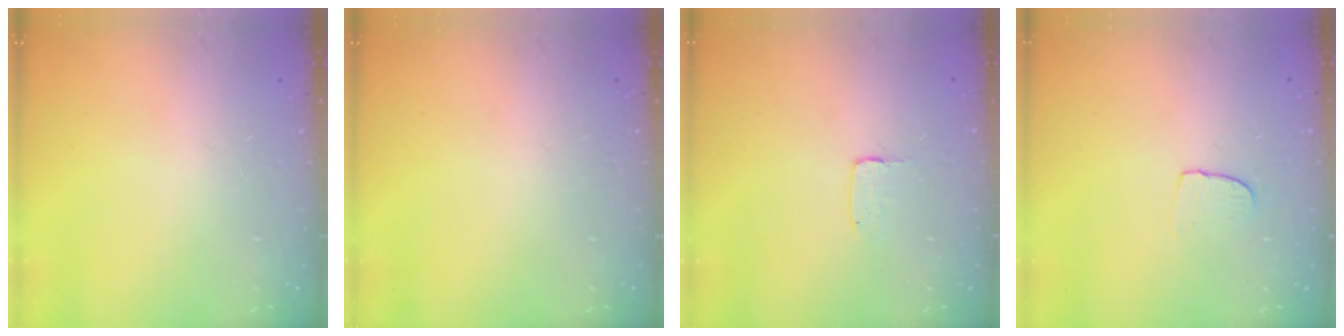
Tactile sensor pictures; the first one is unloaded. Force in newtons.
{"total": 0.0}
{"total": 1.7, "press": 1.6, "slide": 0.1}
{"total": 5.0, "press": 4.9, "slide": 0.5}